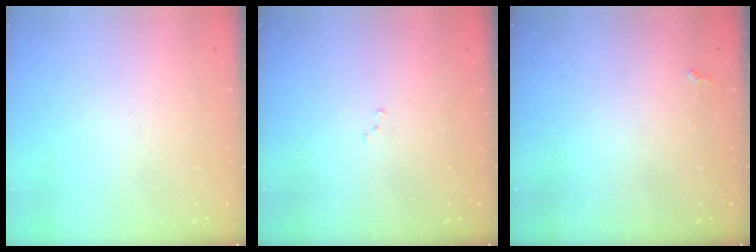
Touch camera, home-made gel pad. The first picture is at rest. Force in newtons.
{"total": 5.4, "press": 5.4, "slide": 0.9}
{"total": 2.3, "press": 2.2, "slide": 0.4}